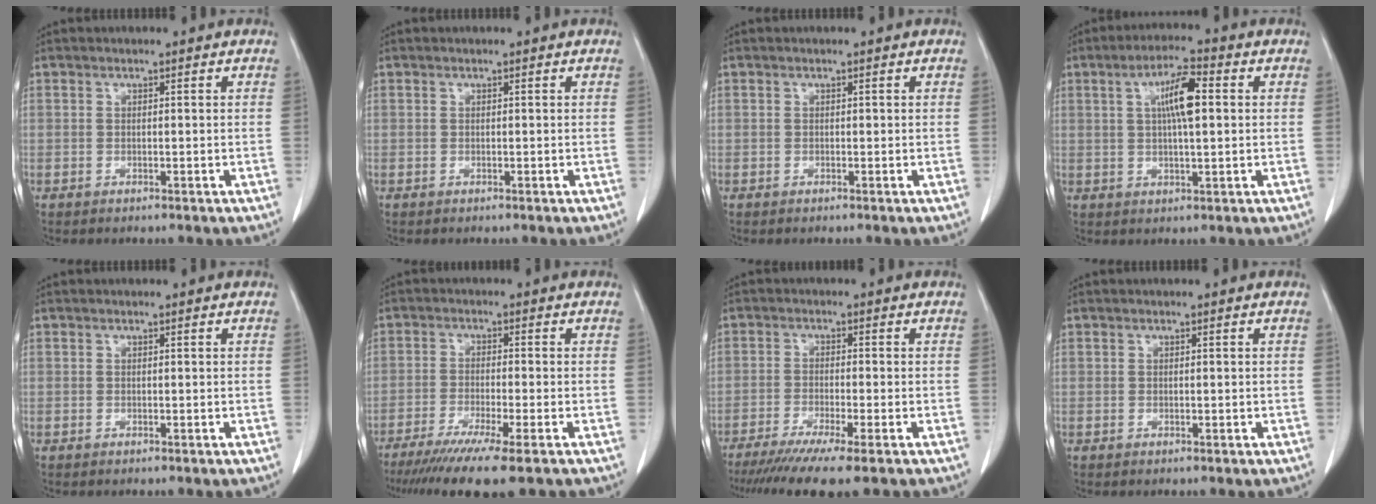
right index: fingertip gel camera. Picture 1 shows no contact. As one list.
[{"total": 0.0}, {"total": 0.0}, {"total": 7.1, "force": [1.5, 1.2, 6.9], "torque": [-0.122, 0.012, 0.026]}, {"total": 0.0}, {"total": 10.9, "force": [-7.9, -0.3, 7.5], "torque": [-0.113, -0.029, -0.123]}, {"total": 9.9, "force": [-7.4, -0.4, 6.6], "torque": [-0.095, -0.026, -0.116]}, {"total": 0.0}]